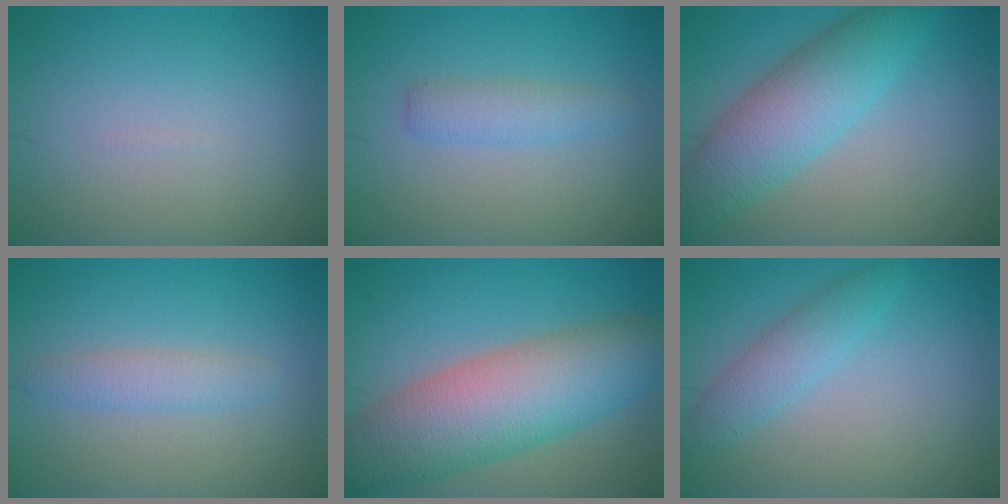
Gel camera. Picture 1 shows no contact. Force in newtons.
{"total": 2.1, "press": 2.1, "slide": 0.1}
{"total": 6.5, "press": 6.5, "slide": 0.1}
{"total": 2.1, "press": 2.1, "slide": 0.1}
{"total": 10.2, "press": 10.2, "slide": 0.5}
{"total": 2.8, "press": 2.8, "slide": 0.2}